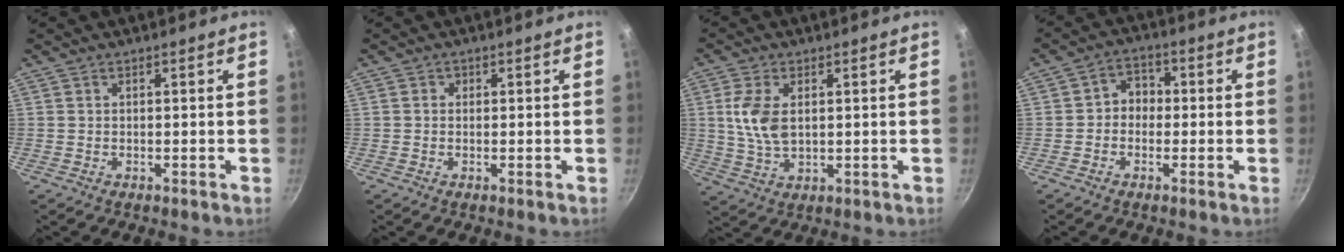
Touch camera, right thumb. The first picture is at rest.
{"total": 0.8, "force": [0.1, 0.8, 0.1], "torque": [0.003, 0.003, -0.001]}
{"total": 8.0, "force": [1.5, 4.7, 6.4], "torque": [-0.127, -0.007, 0.031]}
{"total": 4.8, "force": [-0.4, 4.1, 2.5], "torque": [-0.007, 0.017, -0.019]}